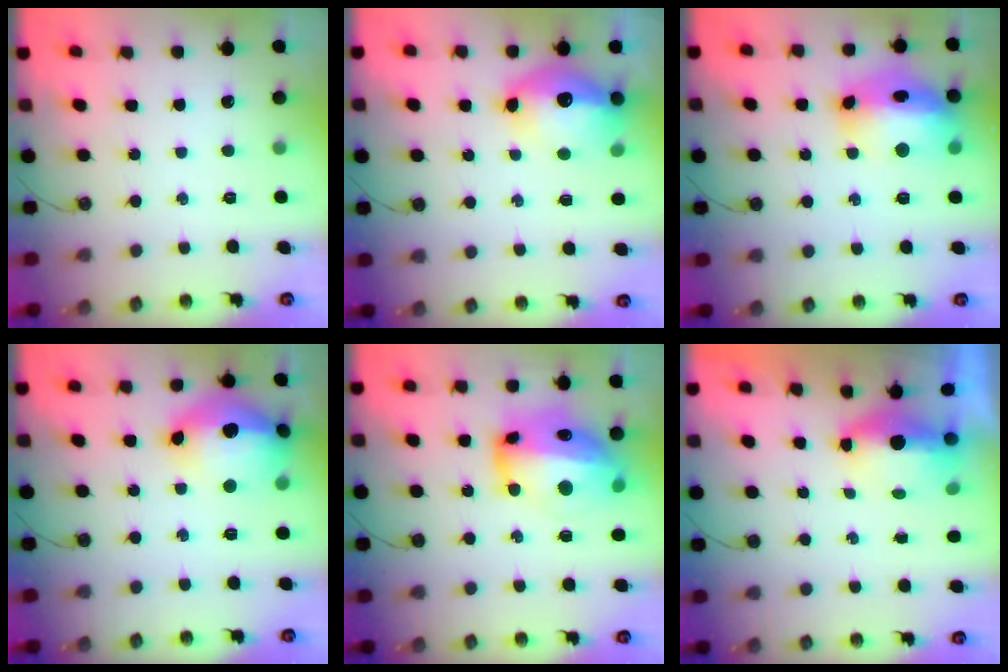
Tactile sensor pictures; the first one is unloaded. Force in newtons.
{"total": 16.3, "press": 16.2, "slide": 1.6}
{"total": 16.8, "press": 16.7, "slide": 1.8}
{"total": 20.3, "press": 19.8, "slide": 4.4}
{"total": 20.1, "press": 20.0, "slide": 2.2}
{"total": 15.1, "press": 8.0, "slide": 12.8}